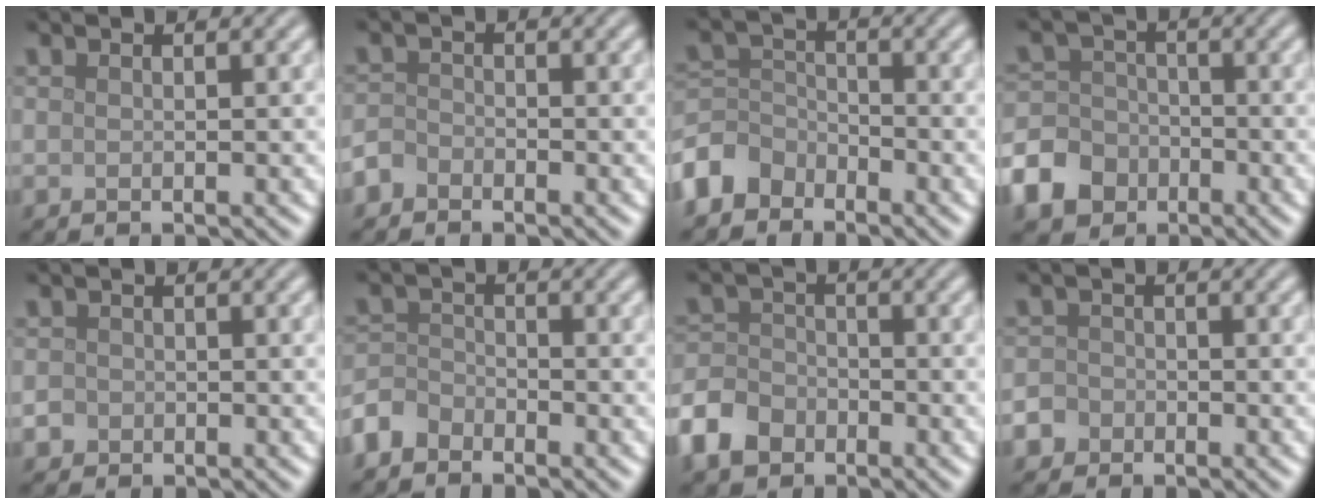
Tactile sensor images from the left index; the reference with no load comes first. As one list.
[{"total": 1.7, "force": [-1.3, 1.1, 0.2], "torque": [0.000, 0.005, -0.032]}, {"total": 3.8, "force": [-2.7, 2.5, 0.7], "torque": [-0.016, 0.005, -0.067]}, {"total": 7.3, "force": [-3.9, 5.7, 2.2], "torque": [-0.045, -0.016, -0.095]}, {"total": 1.3, "force": [-0.6, 1.1, 0.3], "torque": [-0.002, 0.001, -0.008]}, {"total": 2.6, "force": [-2.1, 1.5, 0.5], "torque": [-0.010, 0.006, -0.054]}, {"total": 5.0, "force": [-3.0, 3.5, 1.9], "torque": [-0.047, -0.001, -0.072]}, {"total": 2.9, "force": [-1.6, 2.4, 0.5], "torque": [0.007, -0.002, -0.036]}]